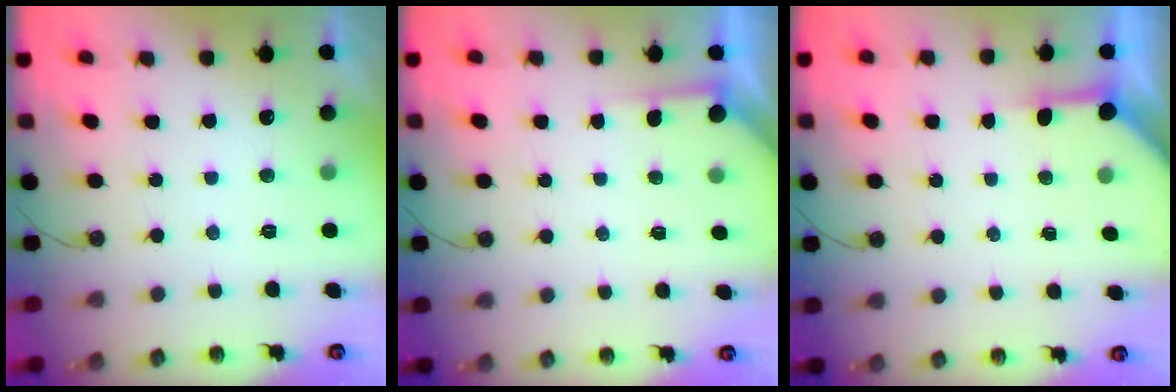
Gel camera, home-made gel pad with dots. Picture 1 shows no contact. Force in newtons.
{"total": 2.3, "press": 2.3, "slide": 0.3}
{"total": 3.9, "press": 3.9, "slide": 0.4}